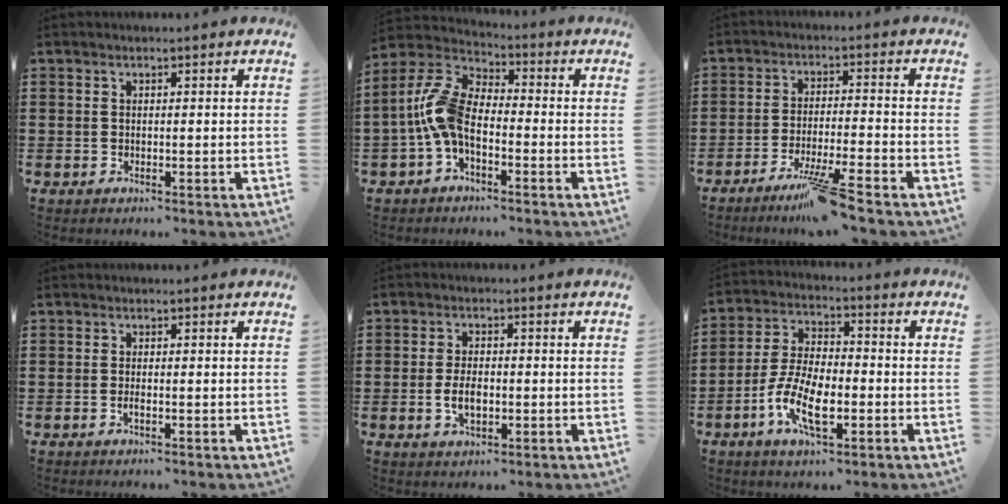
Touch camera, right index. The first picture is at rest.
{"total": 8.5, "force": [-2.2, 4.1, 7.1], "torque": [-0.185, -0.008, -0.052]}
{"total": 6.9, "force": [-5.3, -0.5, 4.4], "torque": [-0.087, -0.017, -0.100]}
{"total": 0.9, "force": [-0.4, 0.2, 0.8], "torque": [-0.016, -0.005, -0.006]}
{"total": 4.0, "force": [-0.8, 2.1, 3.4], "torque": [-0.077, -0.001, -0.017]}
{"total": 9.5, "force": [-3.6, 3.9, 7.9], "torque": [-0.185, -0.011, -0.071]}